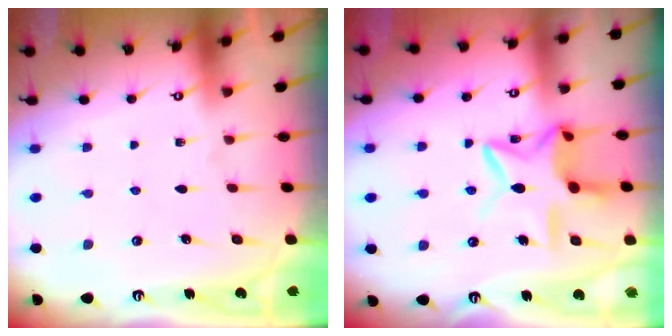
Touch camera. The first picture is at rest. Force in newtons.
{"total": 12.5, "press": 12.5, "slide": 1.0}